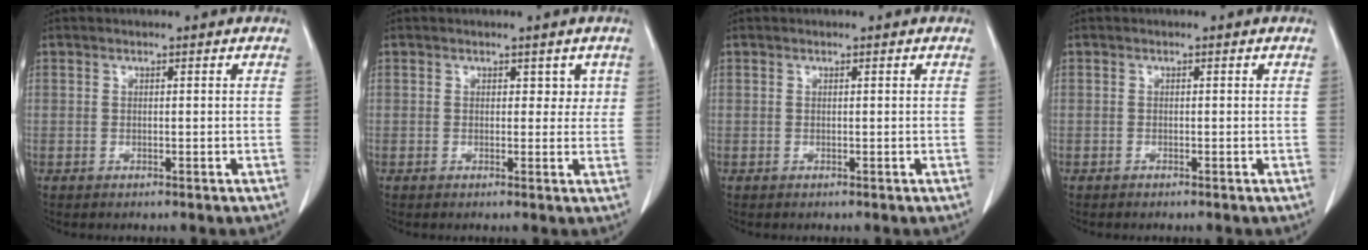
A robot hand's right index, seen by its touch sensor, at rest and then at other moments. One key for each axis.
{"total": 2.2, "fx": 0.9, "fy": 1.6, "fz": 1.2, "tx": 0.000, "ty": 0.000, "tz": 0.009}
{"total": 0.0}
{"total": 0.0}